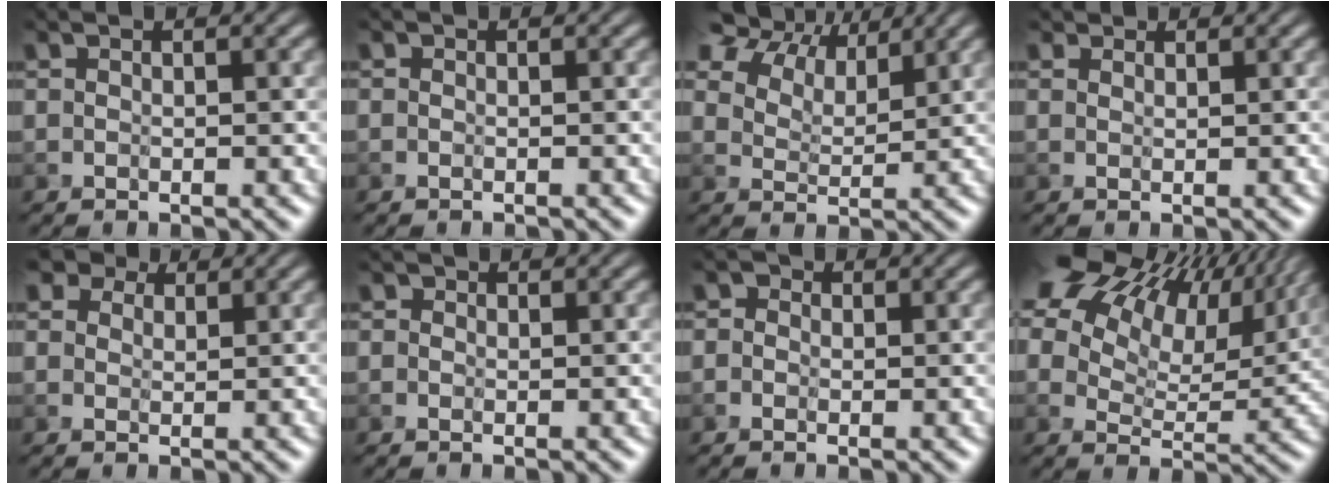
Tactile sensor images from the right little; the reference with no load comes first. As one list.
[{"total": 0.5, "force": [-0.4, 0.3, 0.0], "torque": [0.002, -0.004, -0.009]}, {"total": 10.2, "force": [7.9, 4.5, 4.7], "torque": [-0.111, 0.016, 0.133]}, {"total": 1.1, "force": [1.0, 0.4, 0.1], "torque": [-0.003, -0.004, 0.008]}, {"total": 4.9, "force": [3.3, 2.9, 2.0], "torque": [-0.045, 0.012, 0.039]}, {"total": 0.9, "force": [0.4, 0.7, 0.4], "torque": [-0.003, -0.002, -0.005]}, {"total": 2.2, "force": [0.8, 1.7, 1.1], "torque": [-0.005, 0.008, -0.018]}, {"total": 19.2, "force": [10.2, 10.5, 12.5], "torque": [-0.230, 0.067, 0.160]}]